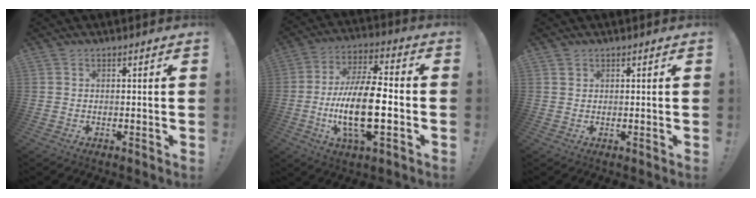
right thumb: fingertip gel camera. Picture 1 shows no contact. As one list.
[{"total": 18.3, "force": [-4.1, 6.9, 16.5], "torque": [-0.318, 0.001, -0.070]}, {"total": 1.0, "force": [0.8, 0.5, 0.3], "torque": [0.001, -0.004, 0.014]}]